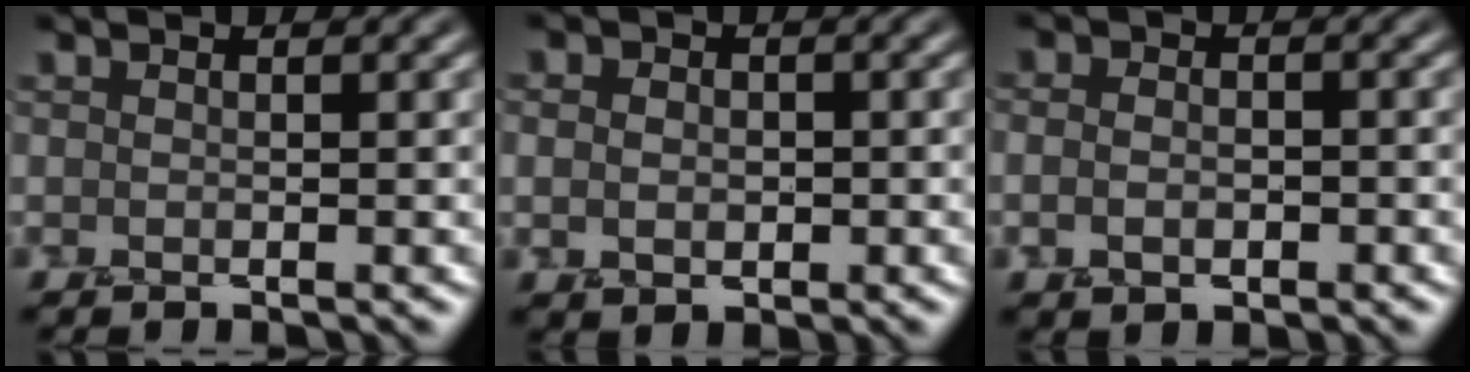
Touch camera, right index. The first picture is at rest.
{"total": 2.7, "force": [0.2, 2.3, 1.4], "torque": [-0.012, 0.009, -0.005]}
{"total": 2.5, "force": [-0.4, 1.9, 1.6], "torque": [-0.014, 0.004, -0.009]}